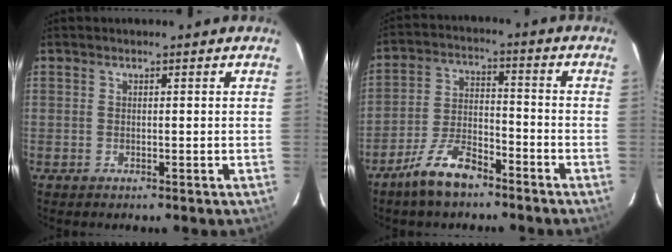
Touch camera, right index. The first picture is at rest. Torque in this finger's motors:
{"motor_torque": [1.02, -0.90, 0.51, 0.10]}